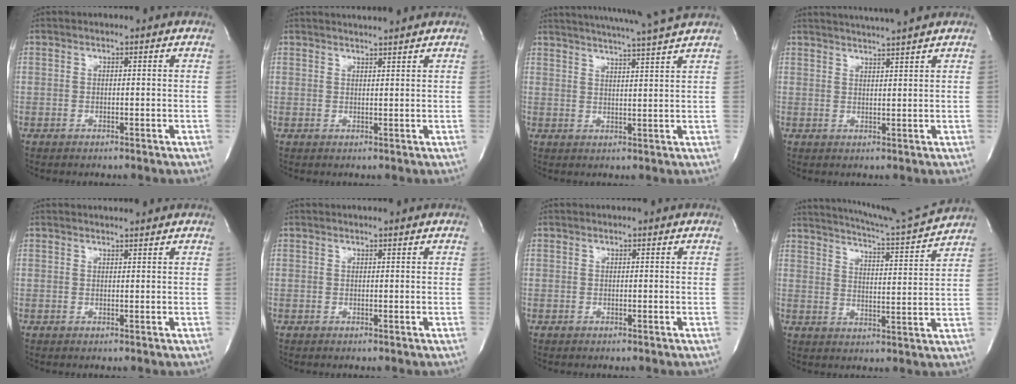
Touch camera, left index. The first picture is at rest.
{"total": 4.0, "force": [3.8, -0.5, 1.1], "torque": [-0.019, 0.011, 0.052]}
{"total": 11.9, "force": [10.7, -1.9, 4.8], "torque": [-0.085, -0.018, 0.143]}
{"total": 6.0, "force": [5.5, -1.1, 2.0], "torque": [-0.037, 0.008, 0.081]}
{"total": 2.4, "force": [2.4, -0.2, 0.6], "torque": [-0.011, 0.004, 0.031]}
{"total": 0.6, "force": [0.5, -0.1, 0.3], "torque": [-0.009, -0.002, 0.013]}
{"total": 0.0}
{"total": 12.8, "force": [12.2, -1.7, 3.6], "torque": [-0.070, -0.036, 0.173]}